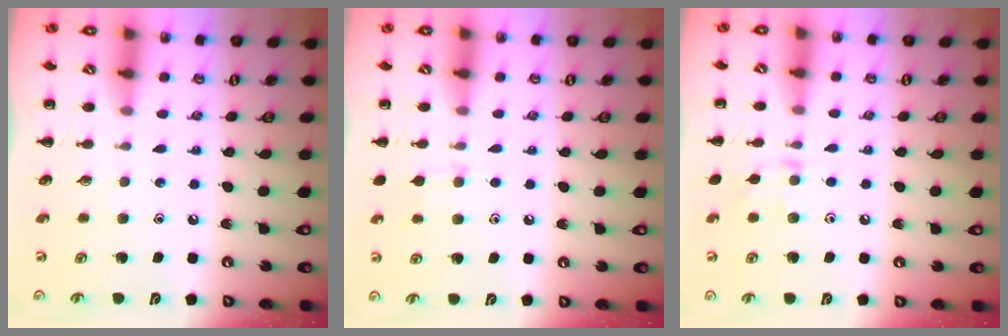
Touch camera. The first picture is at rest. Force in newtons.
{"total": 5.8, "press": 5.4, "slide": 2.2}
{"total": 7.4, "press": 7.1, "slide": 2.0}